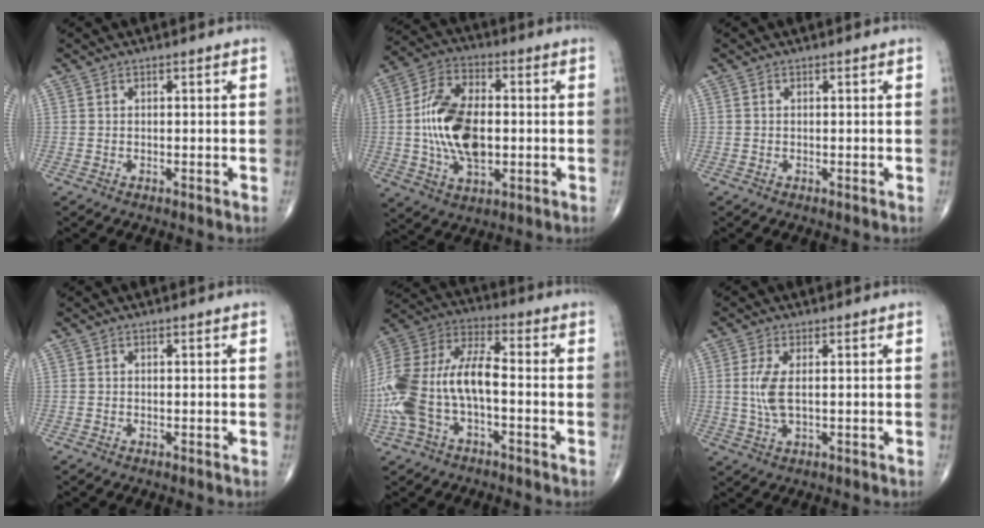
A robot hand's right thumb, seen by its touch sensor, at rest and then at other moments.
{"total": 16.1, "force": [-0.5, 9.1, 13.2], "torque": [-0.241, 0.011, -0.009]}
{"total": 0.0}
{"total": 0.0}
{"total": 20.8, "force": [-3.9, 10.5, 17.5], "torque": [-0.391, 0.042, -0.071]}
{"total": 5.0, "force": [0.5, 1.8, 4.6], "torque": [-0.114, -0.007, 0.012]}